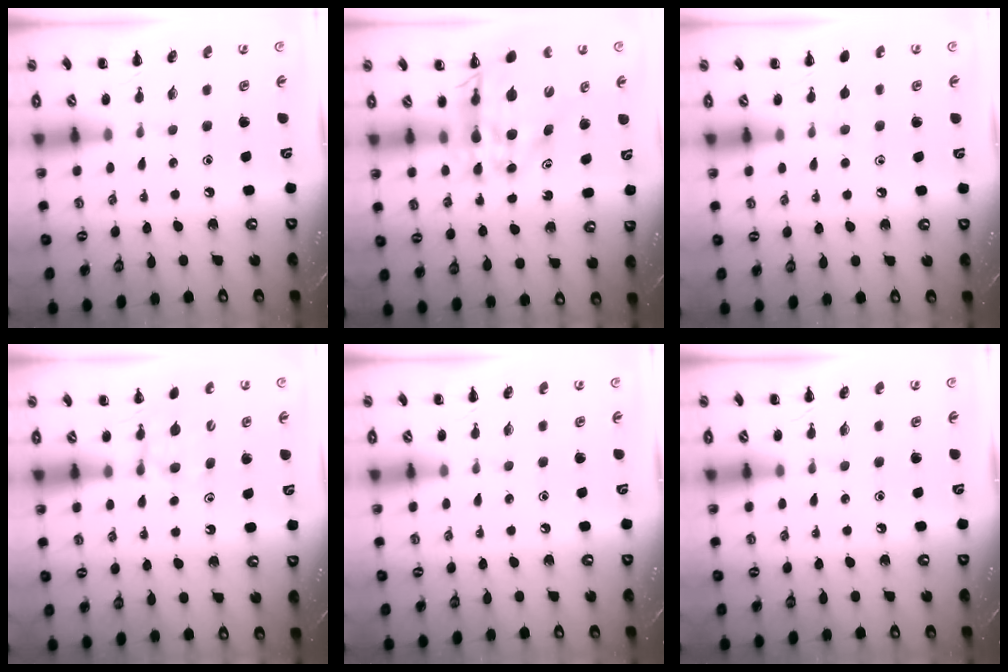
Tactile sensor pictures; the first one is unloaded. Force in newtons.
{"total": 14.7, "press": 14.1, "slide": 4.1}
{"total": 4.4, "press": 4.1, "slide": 1.5}
{"total": 7.2, "press": 7.1, "slide": 1.6}
{"total": 0.0}
{"total": 0.0}